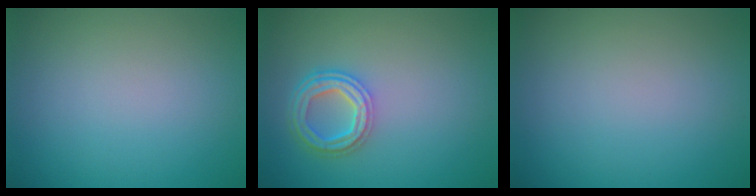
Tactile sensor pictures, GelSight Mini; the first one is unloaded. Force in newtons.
{"total": 4.1, "press": 3.2, "slide": 2.6}
{"total": 0.0}